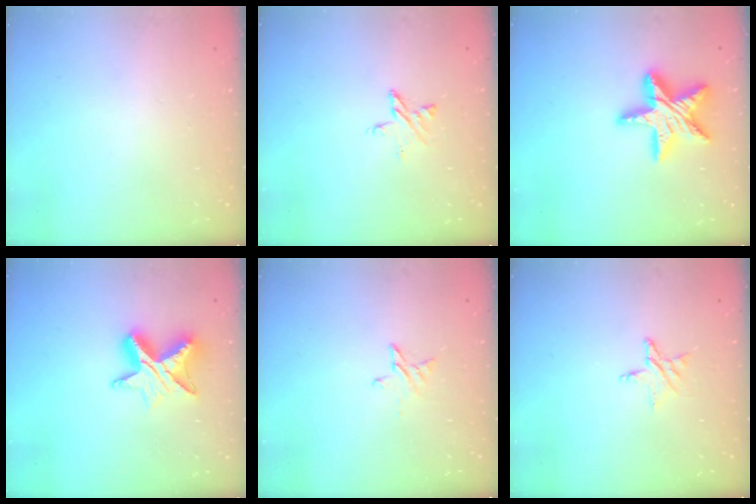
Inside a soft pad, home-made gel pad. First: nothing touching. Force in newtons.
{"total": 3.9, "press": 3.9, "slide": 0.3}
{"total": 17.1, "press": 17.0, "slide": 1.5}
{"total": 9.5, "press": 9.5, "slide": 0.7}
{"total": 3.7, "press": 3.6, "slide": 0.4}
{"total": 5.2, "press": 5.2, "slide": 0.5}